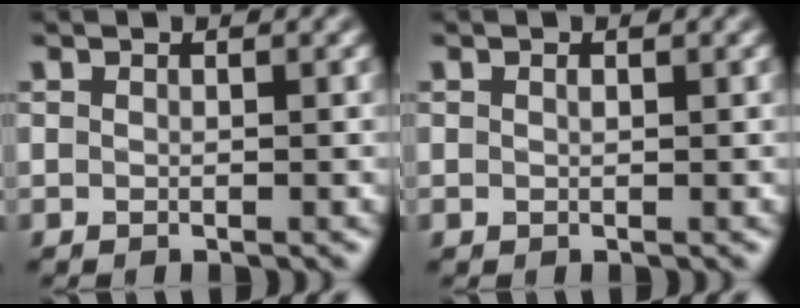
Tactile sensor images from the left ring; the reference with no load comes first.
{"total": 0.5, "force": [0.1, 0.3, 0.4], "torque": [-0.008, 0.000, 0.001]}